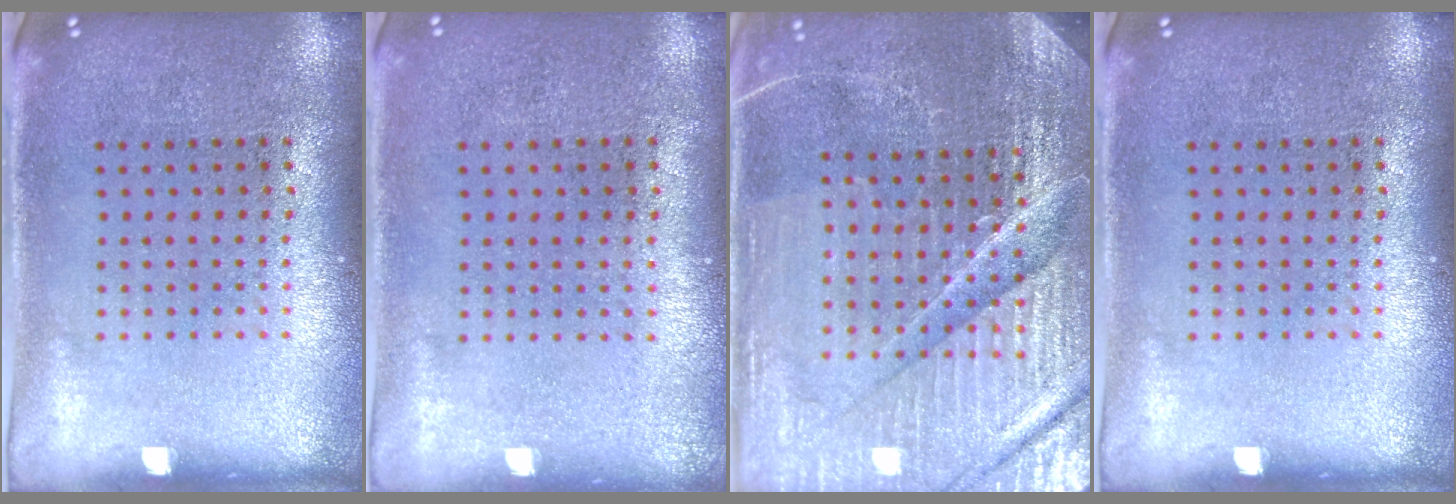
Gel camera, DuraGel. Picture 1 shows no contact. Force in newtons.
{"total": 0.0}
{"total": 5.8, "press": 5.3, "slide": 2.4}
{"total": 0.0}